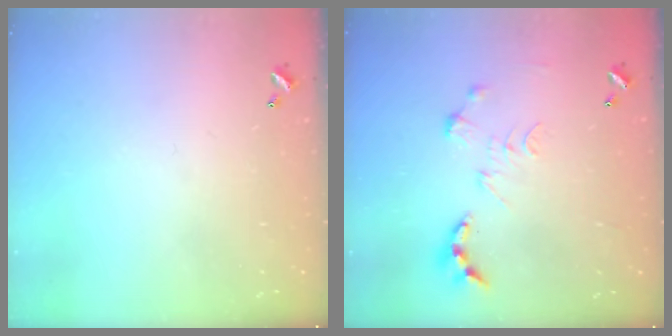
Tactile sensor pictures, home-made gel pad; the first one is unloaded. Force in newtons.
{"total": 0.0}